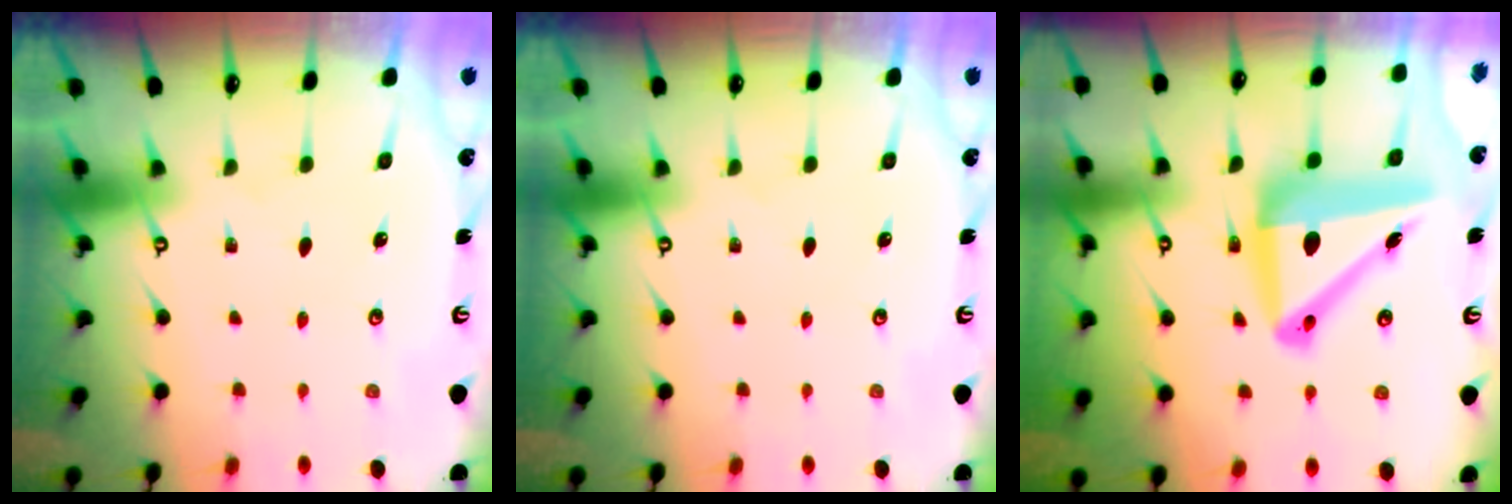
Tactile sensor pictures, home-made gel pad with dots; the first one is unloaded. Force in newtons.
{"total": 0.0}
{"total": 14.7, "press": 14.5, "slide": 2.7}